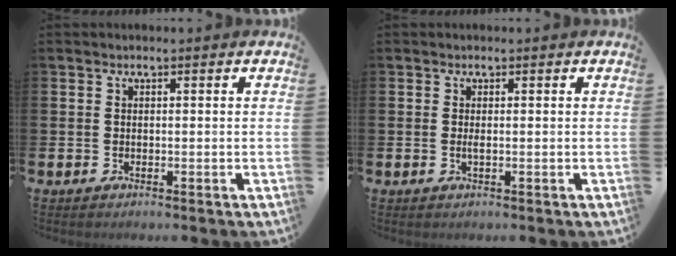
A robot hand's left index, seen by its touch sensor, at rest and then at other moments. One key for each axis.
{"total": 0.6, "fx": 0.0, "fy": 0.1, "fz": 0.6, "tx": -0.018, "ty": 0.002, "tz": 0.001}